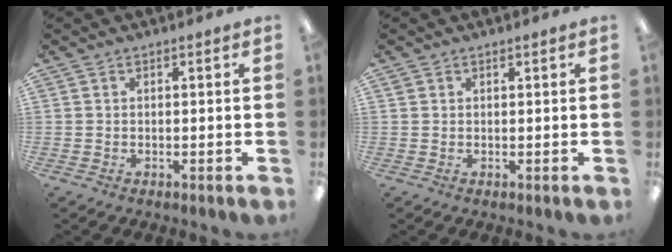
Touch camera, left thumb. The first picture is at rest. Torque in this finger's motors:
{"motor_torque": [0.11, -0.02, 0.27, -0.09, 0.00]}